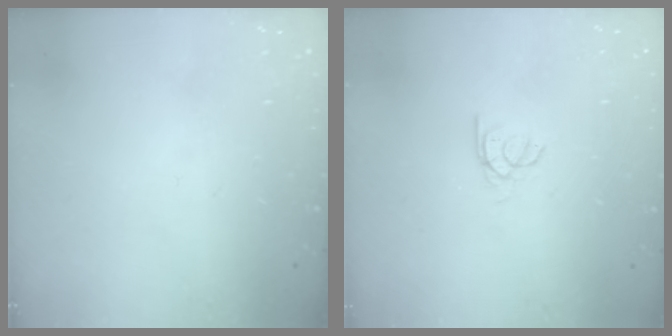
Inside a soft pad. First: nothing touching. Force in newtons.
{"total": 2.5, "press": 2.4, "slide": 0.3}